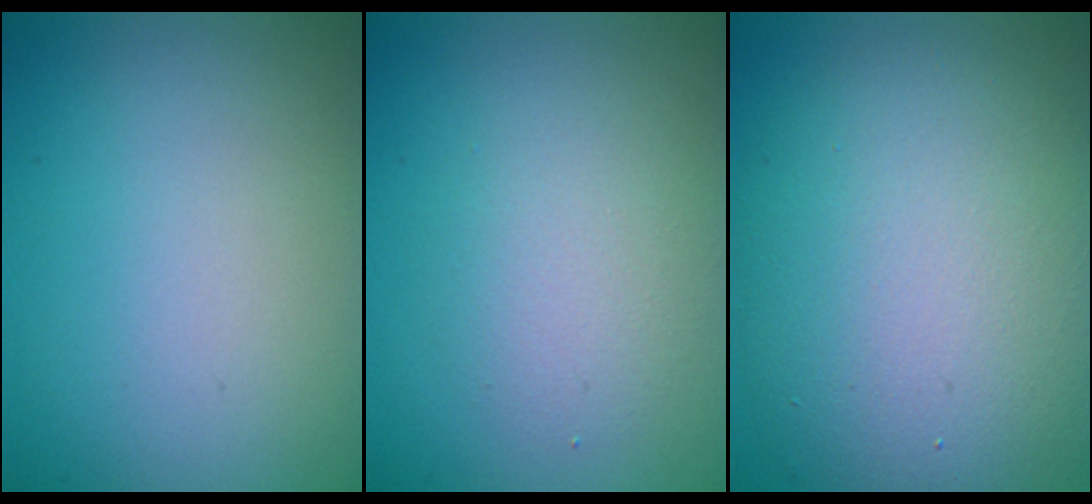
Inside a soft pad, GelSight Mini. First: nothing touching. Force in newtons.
{"total": 2.5, "press": 2.4, "slide": 0.1}
{"total": 10.5, "press": 10.5, "slide": 0.4}